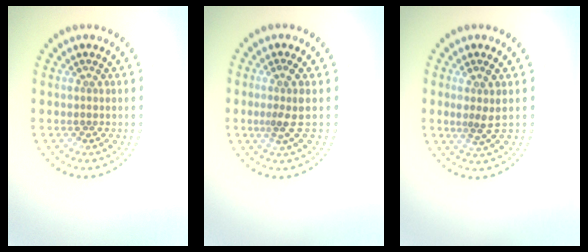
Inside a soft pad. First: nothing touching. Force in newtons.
{"total": 2.0, "press": 1.4, "slide": 1.4}
{"total": 1.9, "press": 1.4, "slide": 1.2}